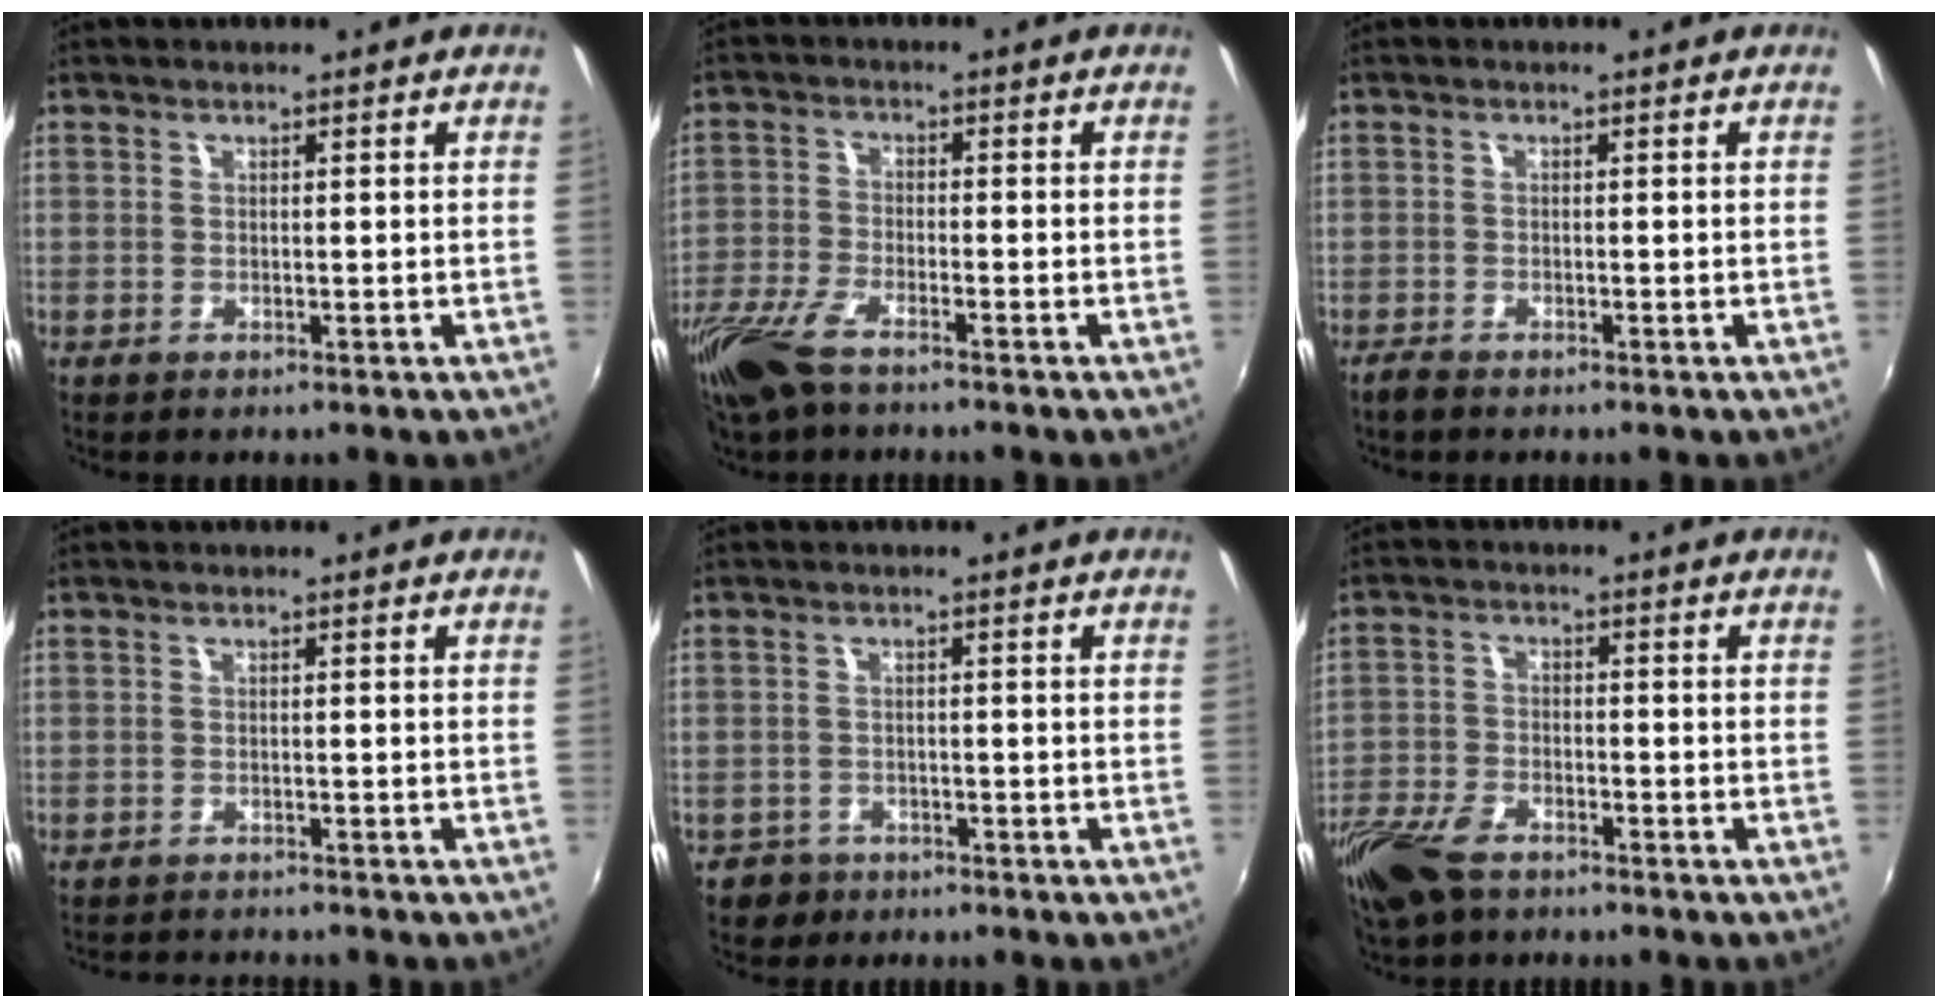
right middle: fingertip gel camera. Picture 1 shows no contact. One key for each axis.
{"total": 8.2, "fx": -6.1, "fy": 2.4, "fz": 4.9, "tx": -0.123, "ty": -0.018, "tz": -0.127}
{"total": 1.7, "fx": -1.5, "fy": 0.4, "fz": 0.7, "tx": -0.020, "ty": -0.004, "tz": -0.031}
{"total": 4.3, "fx": -4.2, "fy": 0.5, "fz": 1.0, "tx": -0.032, "ty": -0.011, "tz": -0.066}
{"total": 3.6, "fx": -2.4, "fy": 2.6, "fz": 0.4, "tx": -0.023, "ty": 0.003, "tz": -0.039}
{"total": 10.1, "fx": -7.2, "fy": 4.8, "fz": 5.2, "tx": -0.135, "ty": -0.014, "tz": -0.144}